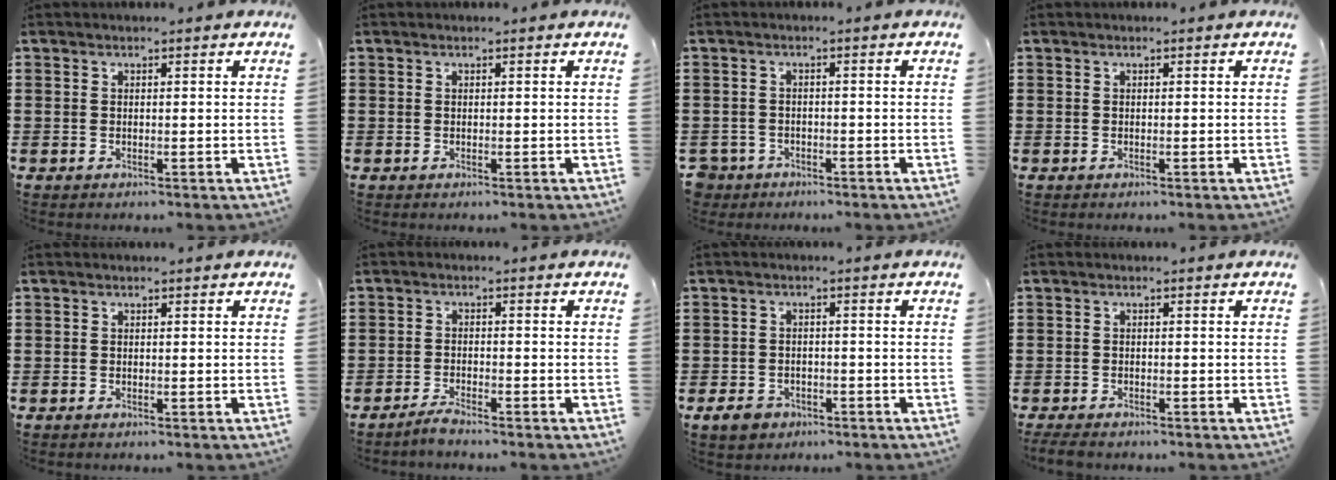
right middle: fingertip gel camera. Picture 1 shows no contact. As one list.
[{"total": 0.0}, {"total": 1.9, "force": [-1.7, 0.9, 0.0], "torque": [-0.015, -0.002, -0.041]}, {"total": 0.0}, {"total": 0.0}, {"total": 2.1, "force": [-2.0, 0.1, 0.7], "torque": [-0.023, 0.002, -0.042]}, {"total": 2.6, "force": [-2.0, 1.4, 0.9], "torque": [-0.021, 0.002, -0.040]}, {"total": 1.5, "force": [-1.4, 0.3, 0.5], "torque": [-0.019, -0.001, -0.031]}]